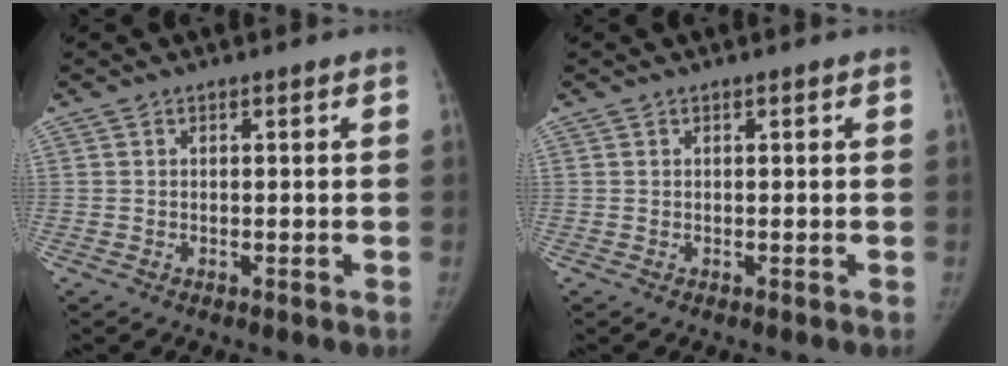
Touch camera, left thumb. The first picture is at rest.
{"total": 0.0}